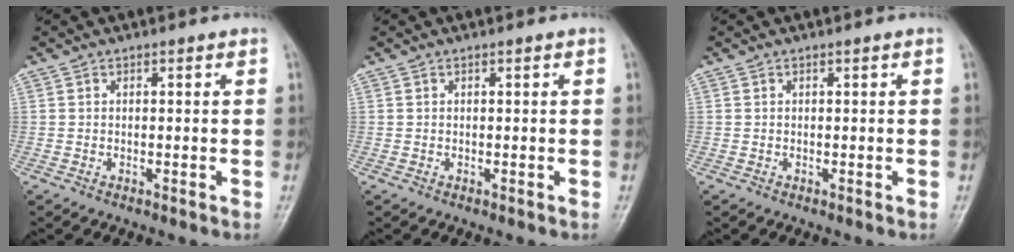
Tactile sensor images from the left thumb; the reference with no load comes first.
{"total": 0.0}
{"total": 0.0}